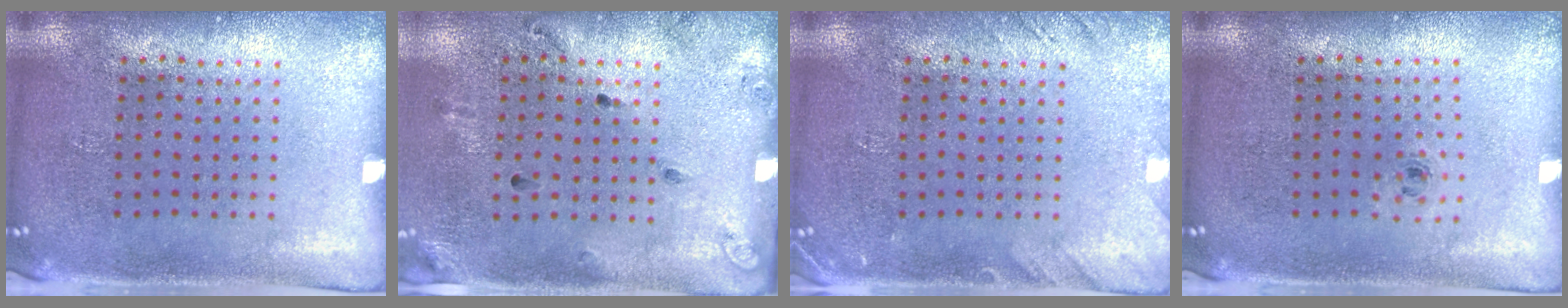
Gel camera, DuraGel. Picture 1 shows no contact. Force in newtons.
{"total": 1.8, "press": 1.2, "slide": 1.4}
{"total": 1.6, "press": 1.6, "slide": 0.2}
{"total": 0.6, "press": 0.3, "slide": 0.5}